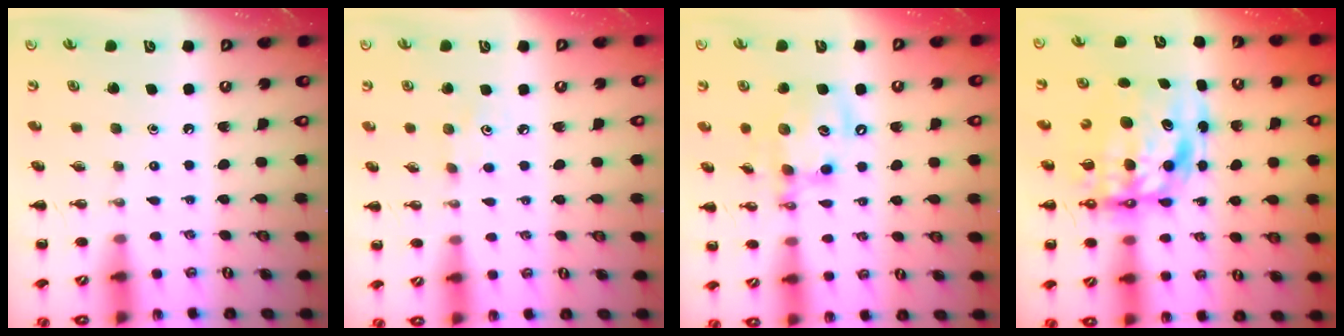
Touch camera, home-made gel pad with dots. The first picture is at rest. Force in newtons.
{"total": 3.2, "press": 3.0, "slide": 0.9}
{"total": 14.3, "press": 14.0, "slide": 3.2}
{"total": 12.9, "press": 12.4, "slide": 3.5}